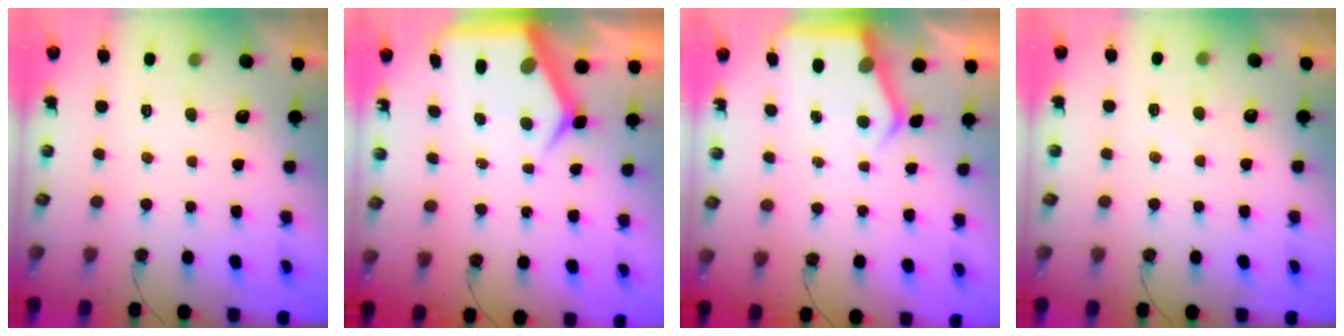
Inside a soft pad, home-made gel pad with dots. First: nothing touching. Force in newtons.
{"total": 9.4, "press": 9.3, "slide": 1.3}
{"total": 4.5, "press": 4.5, "slide": 0.7}
{"total": 2.9, "press": 2.9, "slide": 0.3}